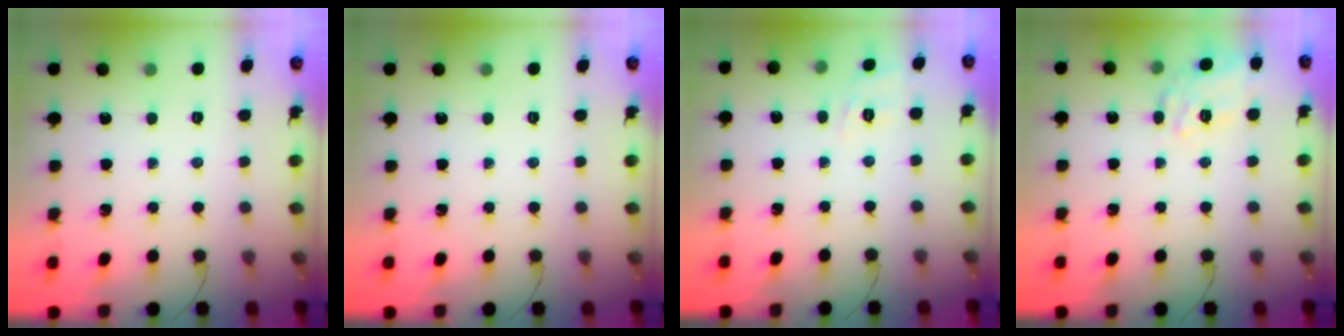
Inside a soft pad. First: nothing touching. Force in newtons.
{"total": 0.0}
{"total": 2.0, "press": 0.6, "slide": 1.9}
{"total": 15.2, "press": 15.2, "slide": 0.9}